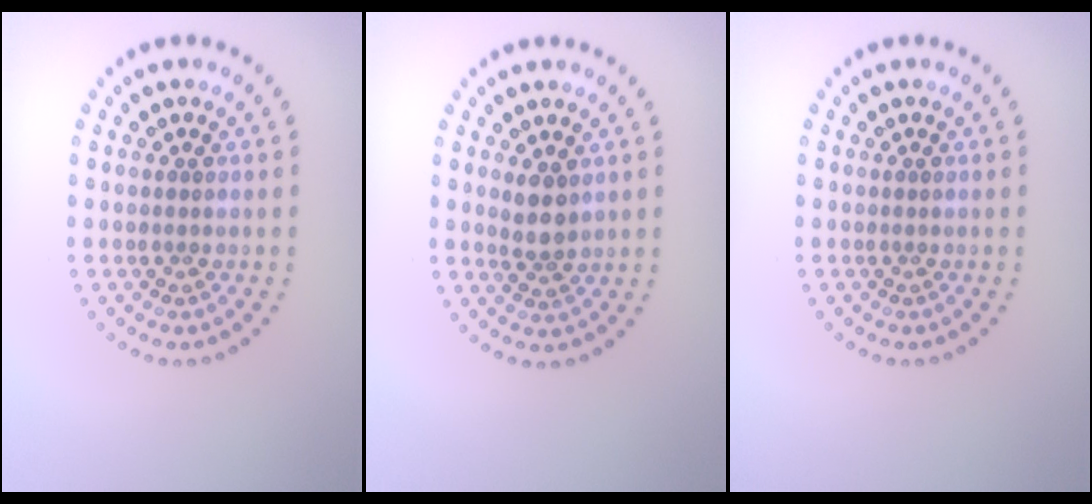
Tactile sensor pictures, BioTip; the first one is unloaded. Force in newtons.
{"total": 2.2, "press": 1.9, "slide": 1.1}
{"total": 0.0}